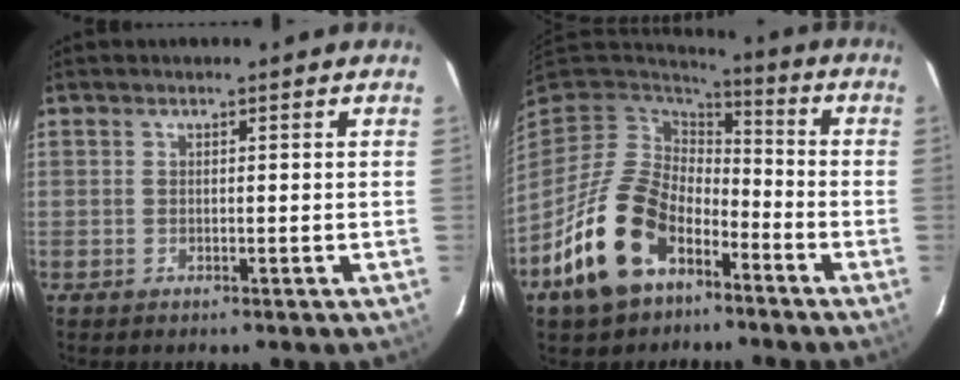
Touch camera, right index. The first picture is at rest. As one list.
[{"total": 17.8, "force": [-9.2, 11.2, 10.4], "torque": [-0.232, -0.004, -0.150]}]